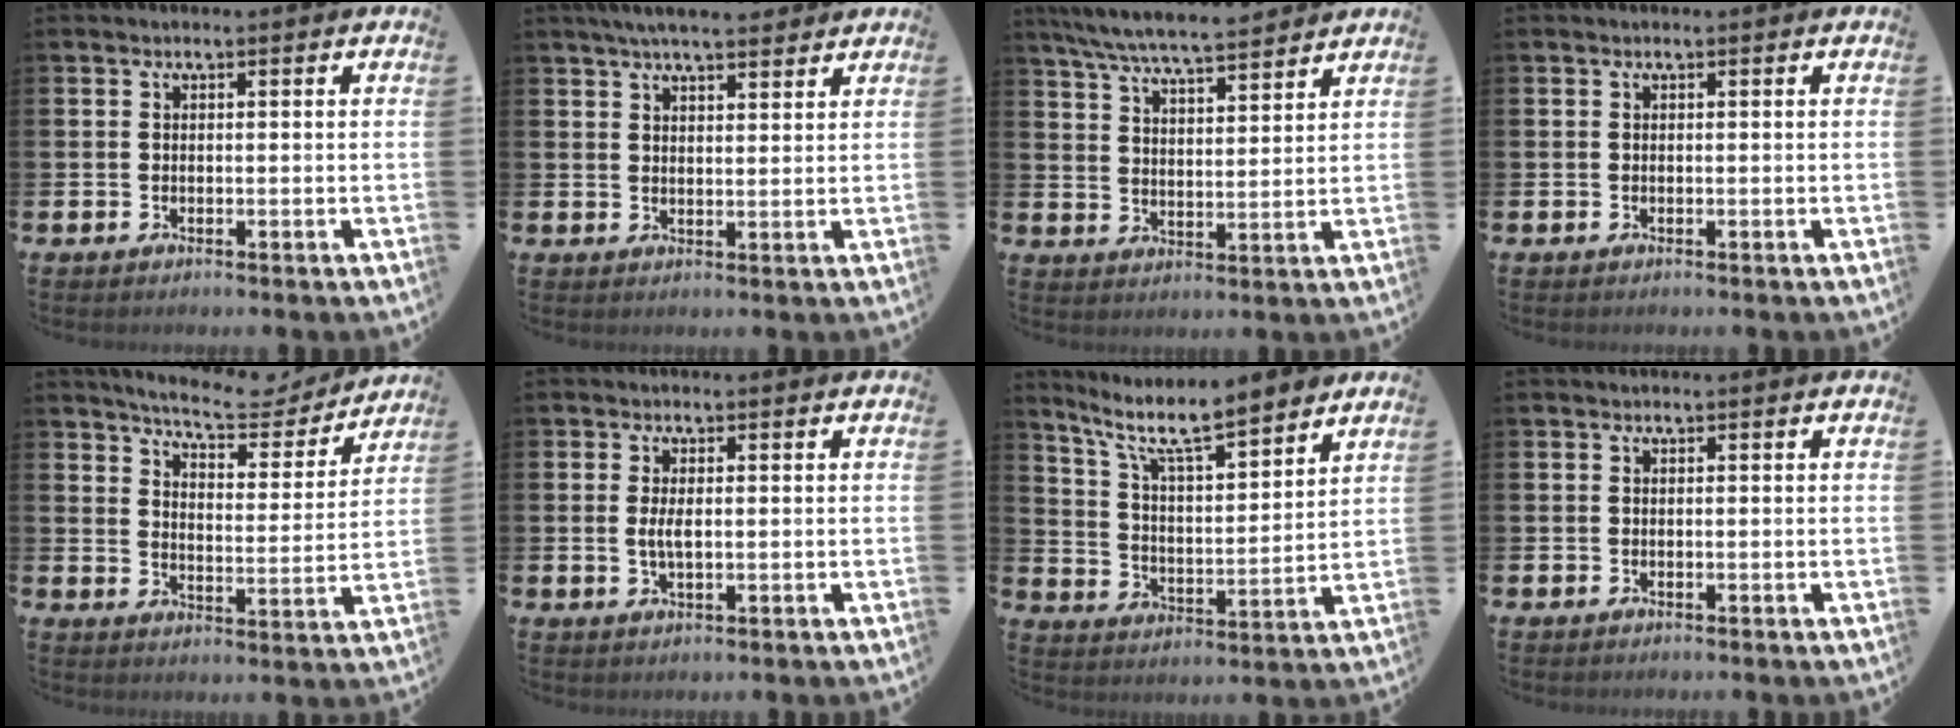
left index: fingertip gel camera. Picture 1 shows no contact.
{"total": 4.9, "force": [4.5, 0.7, 1.7], "torque": [-0.042, -0.011, 0.082]}
{"total": 7.2, "force": [6.8, 0.4, 2.1], "torque": [-0.070, -0.035, 0.124]}
{"total": 0.0}
{"total": 7.6, "force": [7.1, 1.4, 2.2], "torque": [-0.061, -0.043, 0.124]}
{"total": 2.5, "force": [0.1, 1.0, 2.3], "torque": [-0.045, 0.004, 0.000]}
{"total": 10.0, "force": [8.5, 2.1, 4.7], "torque": [-0.120, -0.047, 0.147]}
{"total": 0.0}